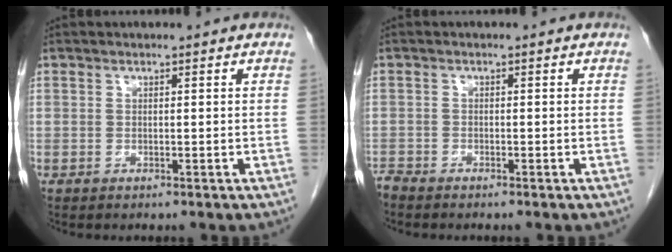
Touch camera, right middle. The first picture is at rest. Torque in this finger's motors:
{"motor_torque": [0.15, -0.35, 0.07, 0.06]}